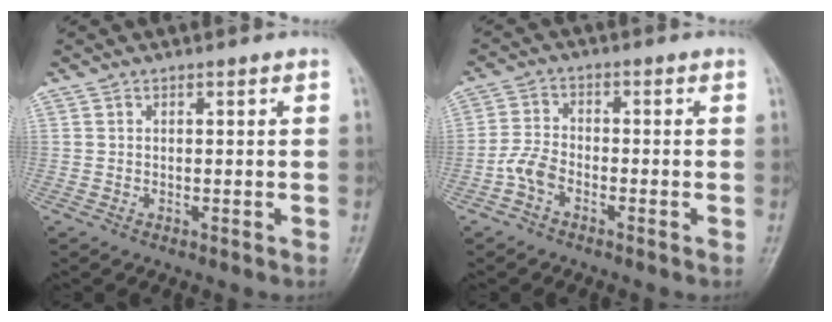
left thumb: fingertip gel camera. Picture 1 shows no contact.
{"total": 4.4, "force": [-2.4, 2.5, 2.6], "torque": [-0.052, 0.014, -0.055]}